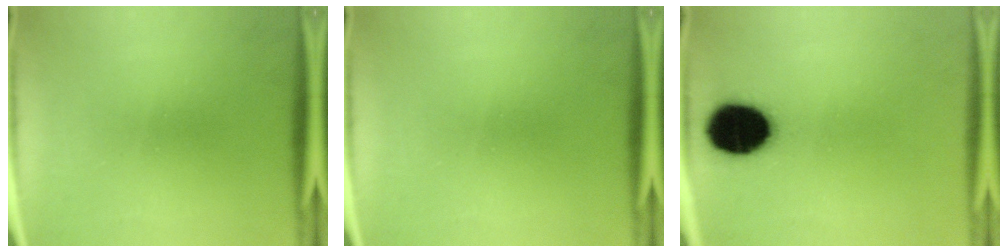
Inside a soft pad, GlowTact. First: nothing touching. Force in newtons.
{"total": 0.0}
{"total": 14.8}